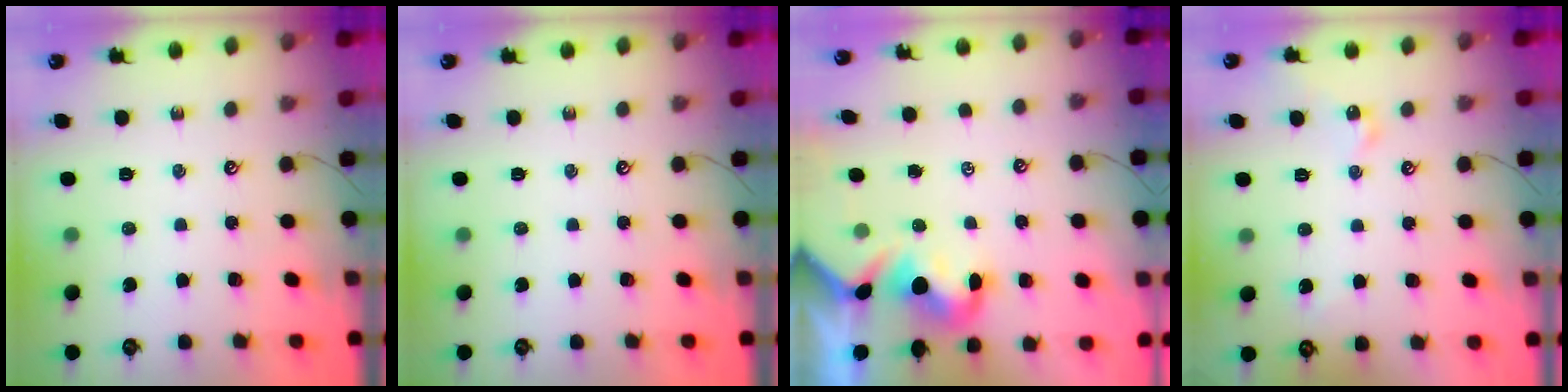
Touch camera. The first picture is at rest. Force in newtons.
{"total": 0.0}
{"total": 2.3, "press": 2.2, "slide": 0.8}
{"total": 1.9, "press": 1.9, "slide": 0.2}